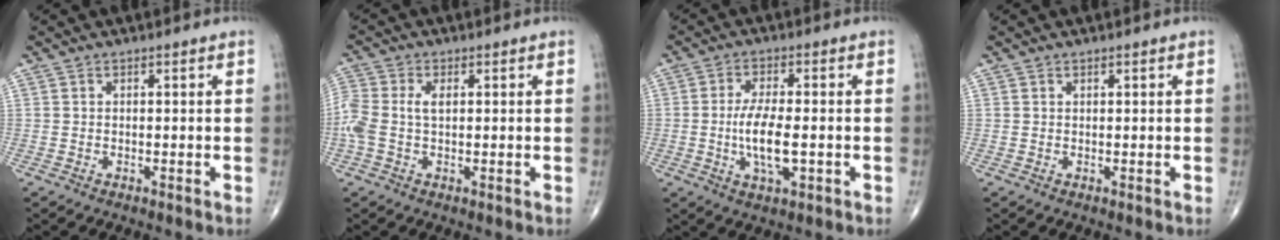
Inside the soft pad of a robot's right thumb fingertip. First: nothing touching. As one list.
[{"total": 6.5, "force": [0.4, 3.7, 5.3], "torque": [-0.147, 0.020, 0.009]}, {"total": 8.0, "force": [-1.2, 3.0, 7.4], "torque": [-0.148, -0.003, -0.023]}, {"total": 0.0}]